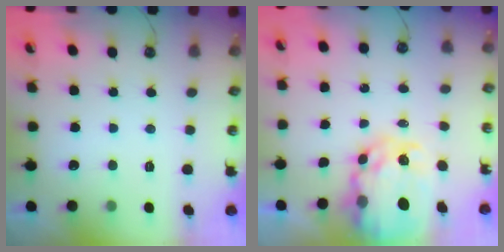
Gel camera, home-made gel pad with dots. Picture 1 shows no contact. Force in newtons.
{"total": 10.8, "press": 10.8, "slide": 1.1}